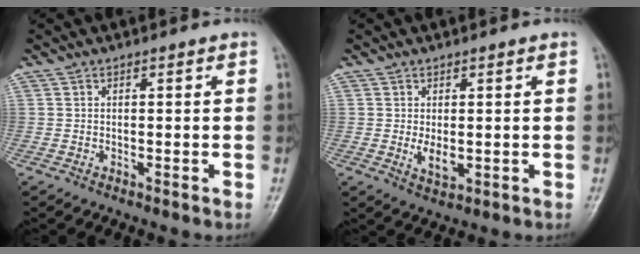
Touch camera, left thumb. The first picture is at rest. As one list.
[{"total": 3.4, "force": [0.0, 1.8, 2.9], "torque": [-0.044, -0.009, 0.007]}]